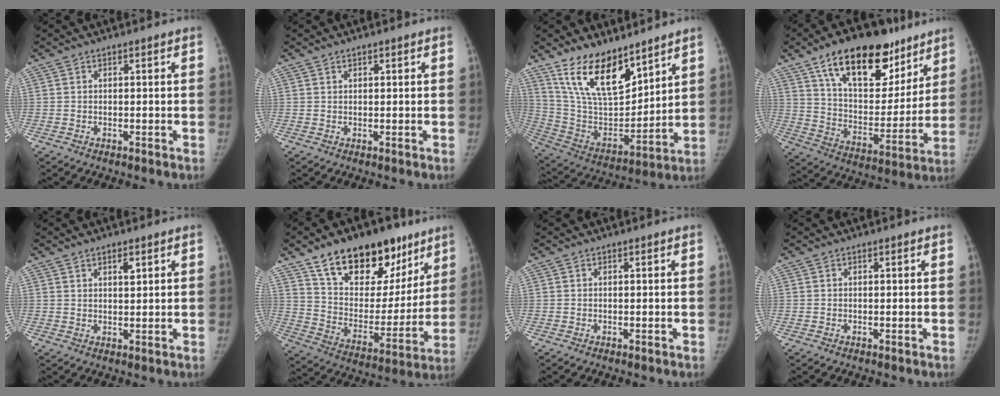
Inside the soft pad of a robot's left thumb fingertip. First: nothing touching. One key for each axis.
{"total": 0.6, "fx": 0.5, "fy": 0.3, "fz": 0.2, "tx": 0.000, "ty": -0.003, "tz": 0.006}
{"total": 17.9, "fx": 12.5, "fy": 7.7, "fz": 10.2, "tx": -0.139, "ty": -0.073, "tz": 0.246}
{"total": 24.6, "fx": 15.1, "fy": 12.5, "fz": 14.9, "tx": -0.189, "ty": -0.042, "tz": 0.250}
{"total": 2.4, "fx": 1.4, "fy": 1.1, "fz": 1.6, "tx": -0.020, "ty": -0.010, "tz": 0.025}
{"total": 25.5, "fx": 16.0, "fy": 13.9, "fz": 14.2, "tx": -0.175, "ty": -0.045, "tz": 0.260}
{"total": 0.0}
{"total": 0.0}